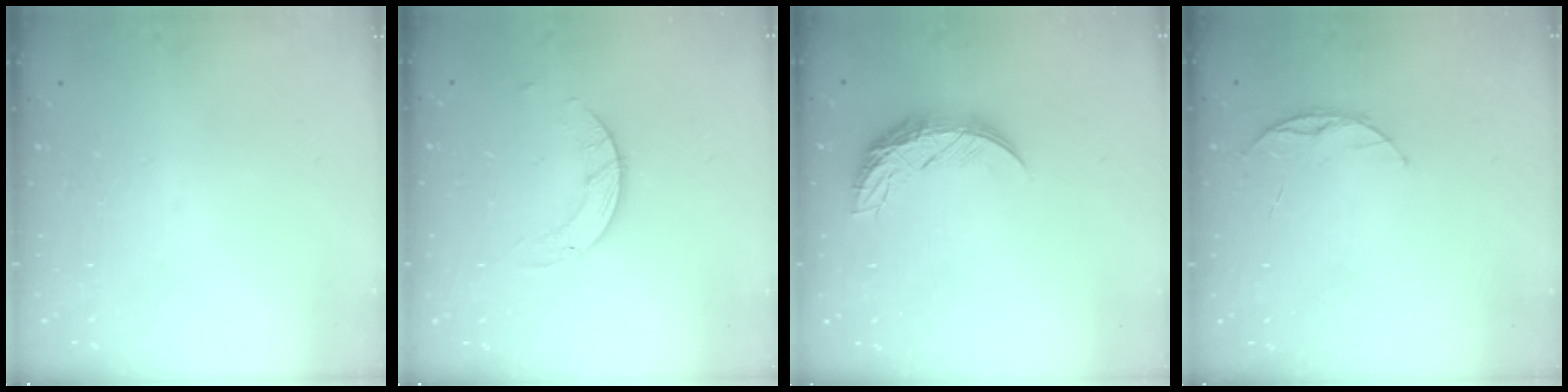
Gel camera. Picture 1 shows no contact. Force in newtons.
{"total": 2.8, "press": 2.8, "slide": 0.3}
{"total": 10.0, "press": 10.0, "slide": 0.6}
{"total": 6.0, "press": 5.9, "slide": 0.6}